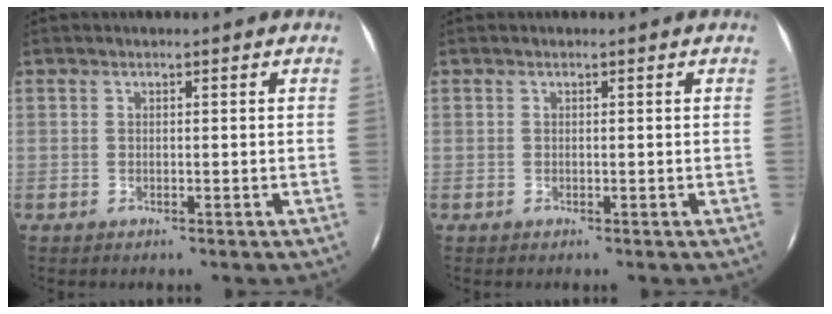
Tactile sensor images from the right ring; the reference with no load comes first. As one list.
[{"total": 0.0}]